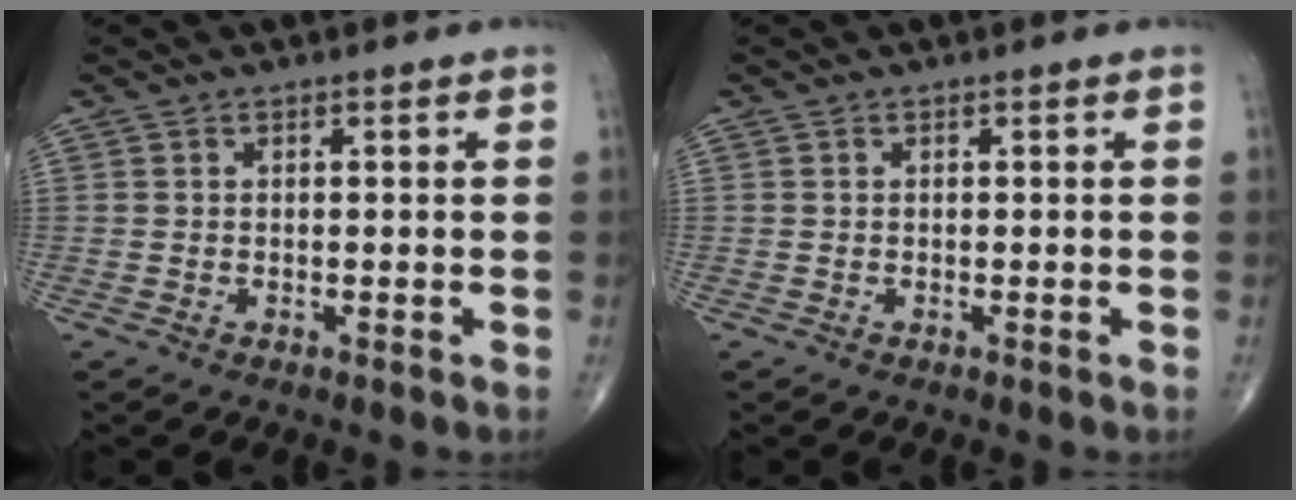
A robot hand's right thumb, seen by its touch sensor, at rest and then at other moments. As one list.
[{"total": 0.0}]